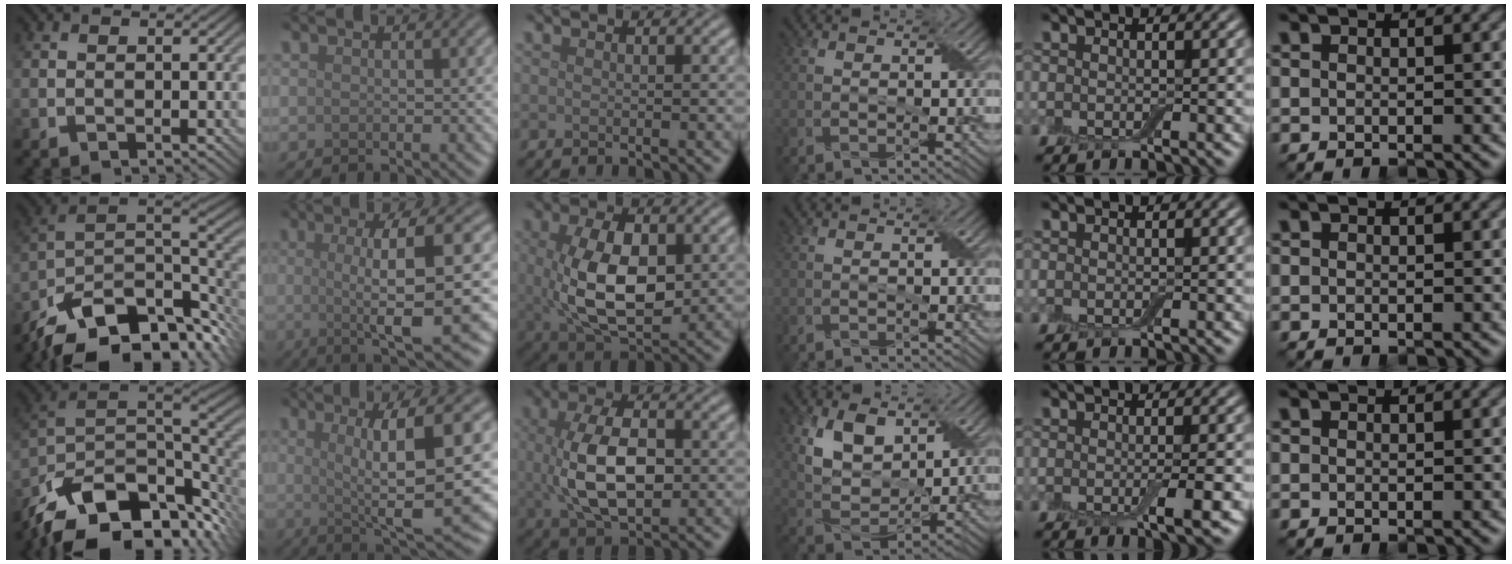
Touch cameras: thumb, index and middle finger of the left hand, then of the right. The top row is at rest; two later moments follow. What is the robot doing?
{"motion": "wrap", "object": "adhesive wrap"}